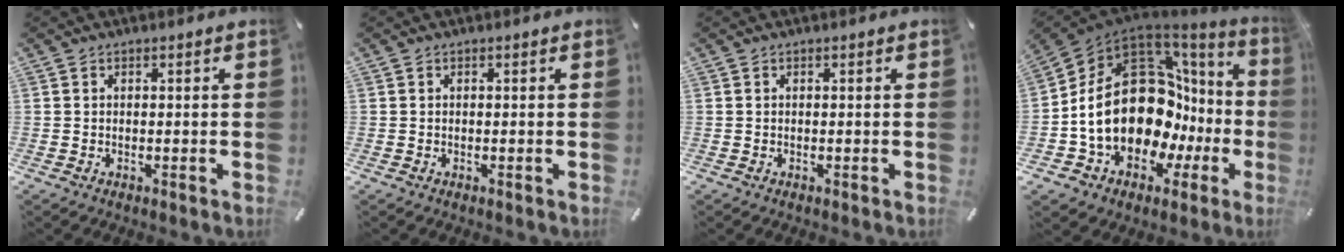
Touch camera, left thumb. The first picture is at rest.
{"total": 0.0}
{"total": 0.0}
{"total": 24.1, "force": [0.5, 16.4, 17.6], "torque": [-0.329, -0.030, 0.028]}